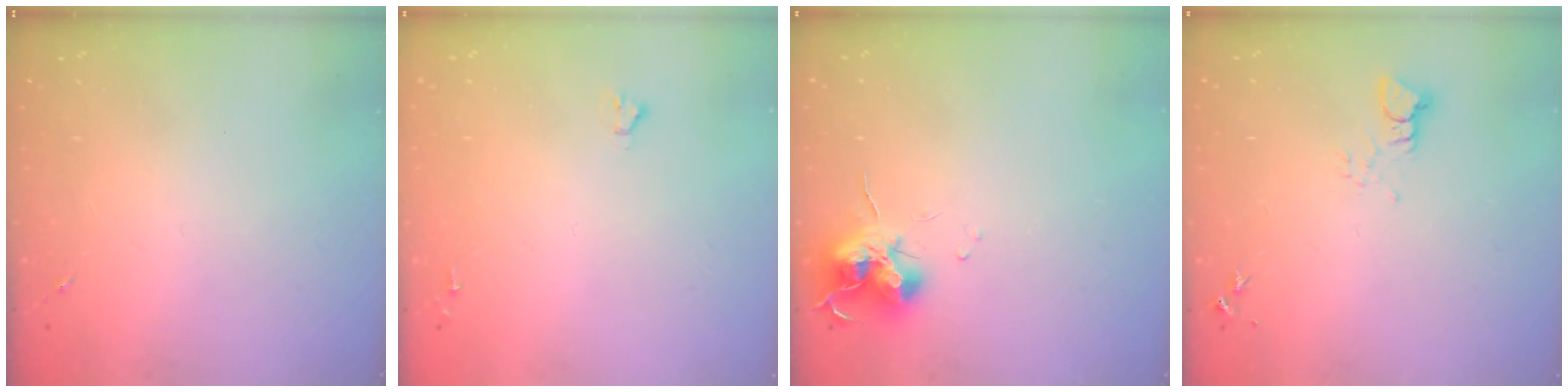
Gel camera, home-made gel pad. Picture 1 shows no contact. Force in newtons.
{"total": 1.6, "press": 1.6, "slide": 0.1}
{"total": 12.2, "press": 12.1, "slide": 1.3}
{"total": 3.1, "press": 3.1, "slide": 0.4}